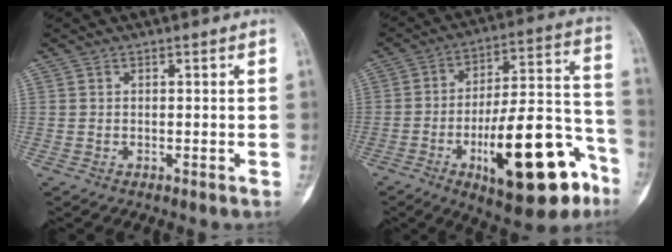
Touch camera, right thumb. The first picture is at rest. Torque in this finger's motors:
{"motor_torque": [2.86, 2.16, 2.16, -0.61, 0.52]}